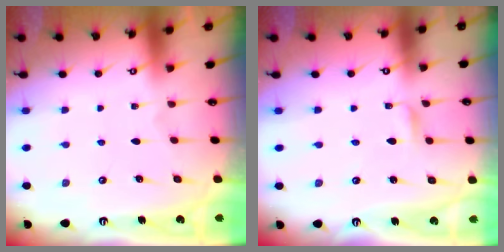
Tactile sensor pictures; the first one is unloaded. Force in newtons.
{"total": 1.4, "press": 1.4, "slide": 0.1}